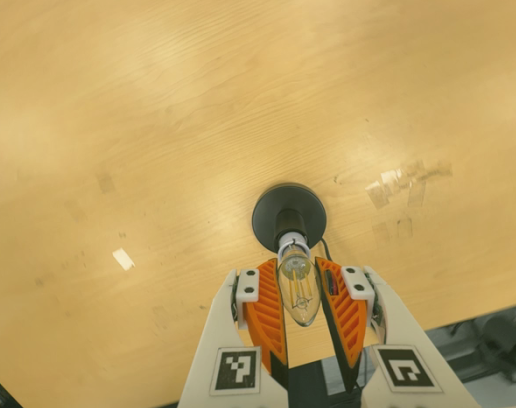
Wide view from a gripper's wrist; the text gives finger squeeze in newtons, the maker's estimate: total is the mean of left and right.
{"total": 11.0, "left": 9.9, "right": 12.0}